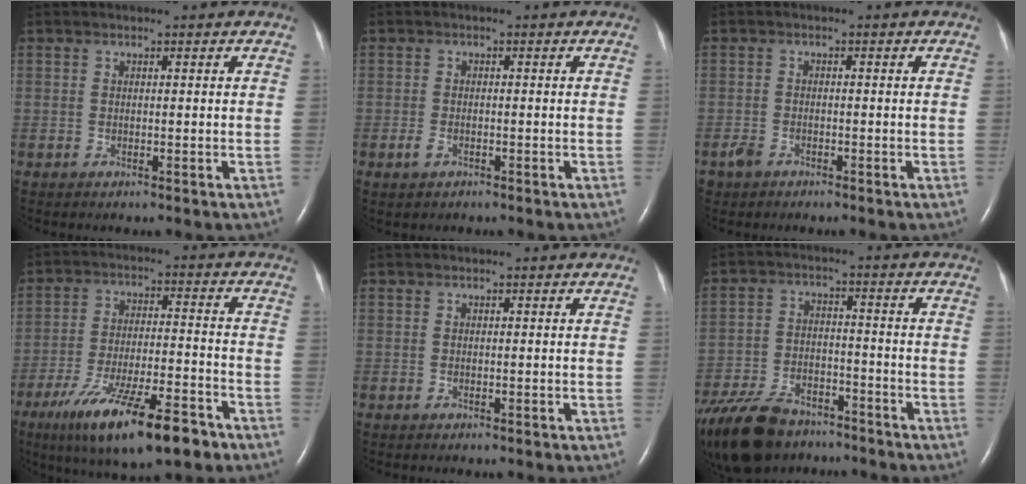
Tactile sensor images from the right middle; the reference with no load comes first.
{"total": 1.6, "force": [-0.9, 0.9, 1.0], "torque": [-0.028, -0.001, -0.014]}
{"total": 1.8, "force": [-1.3, 1.1, 0.7], "torque": [-0.020, 0.001, -0.020]}
{"total": 16.4, "force": [-10.6, 3.2, 12.1], "torque": [-0.192, -0.025, -0.175]}
{"total": 0.0}
{"total": 16.8, "force": [-12.9, 7.7, 7.5], "torque": [-0.193, -0.015, -0.212]}